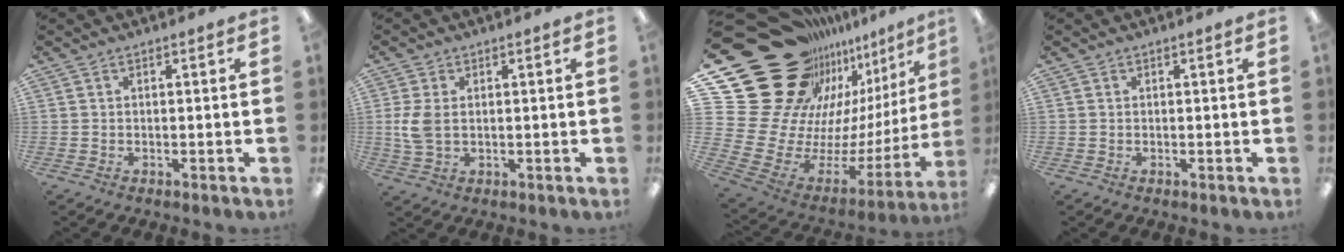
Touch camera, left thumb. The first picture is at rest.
{"total": 5.7, "force": [0.4, 3.7, 4.4], "torque": [-0.109, 0.000, 0.002]}
{"total": 32.8, "force": [16.5, 21.3, 18.7], "torque": [-0.302, -0.175, 0.379]}
{"total": 0.0}